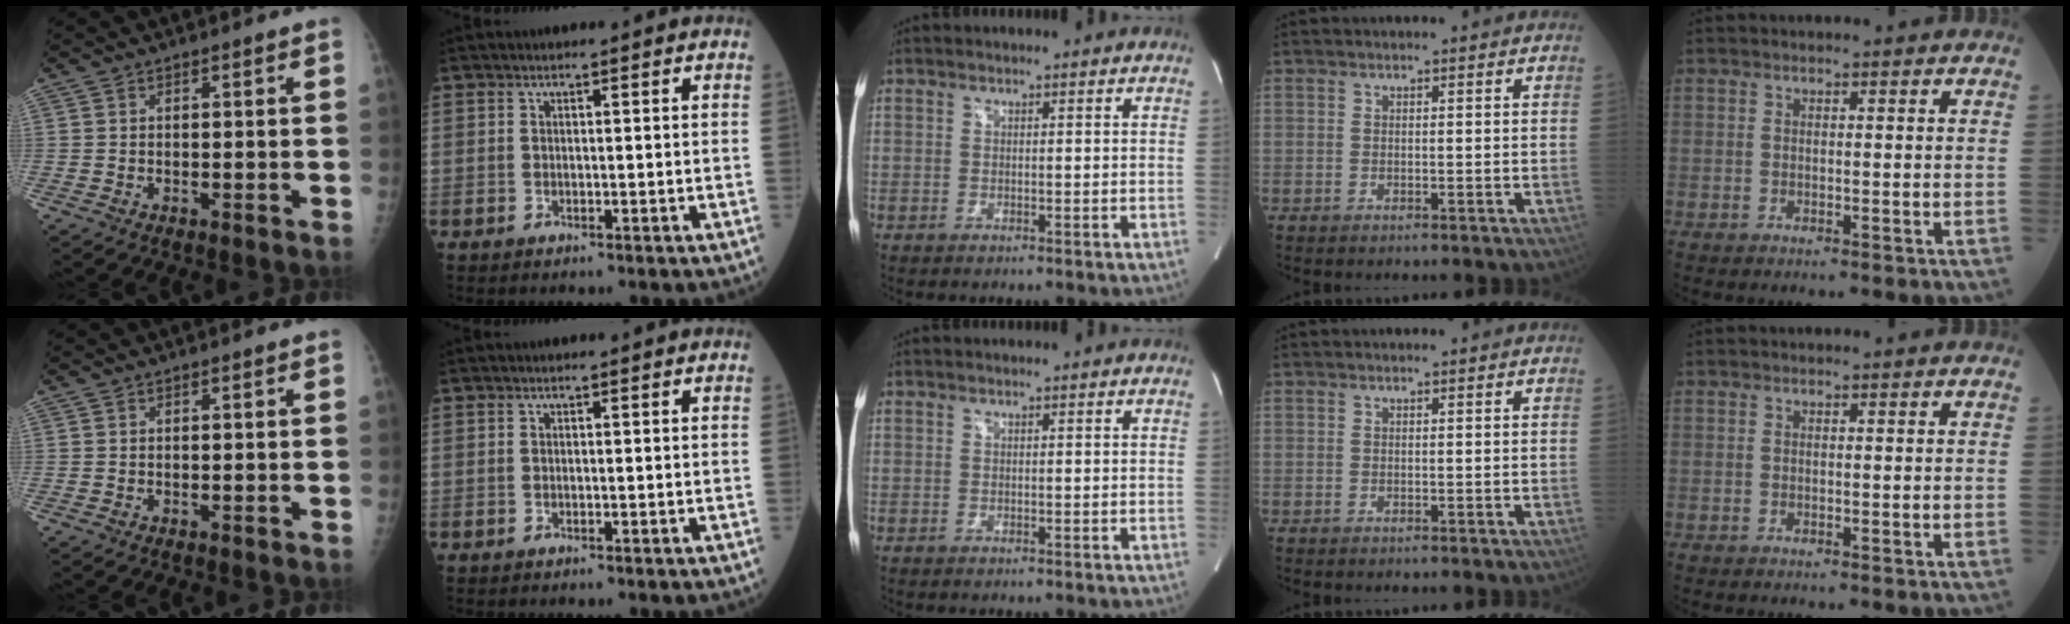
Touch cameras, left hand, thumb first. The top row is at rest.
{}